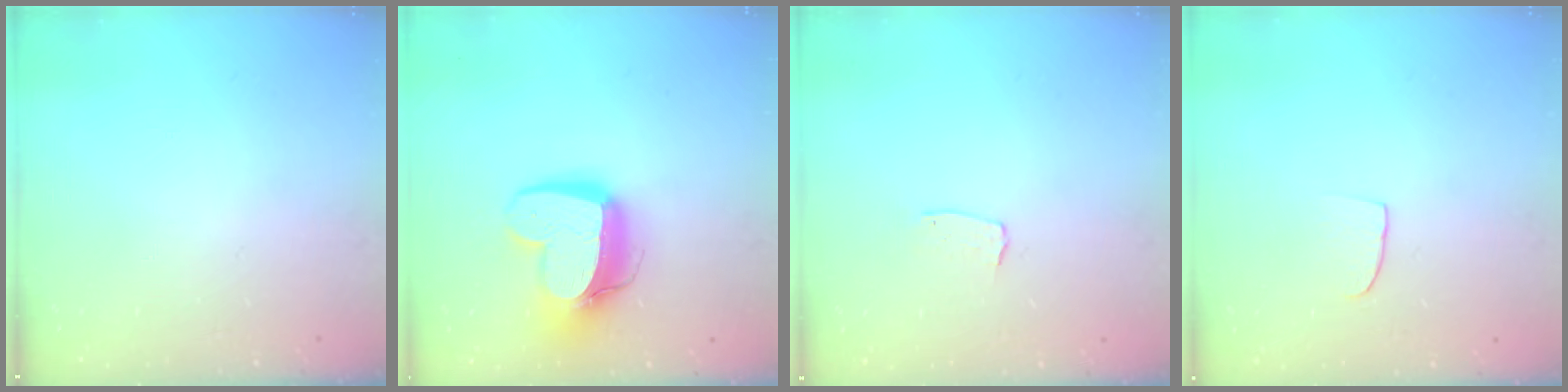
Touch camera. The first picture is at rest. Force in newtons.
{"total": 15.2, "press": 15.2, "slide": 1.4}
{"total": 4.0, "press": 3.9, "slide": 0.2}
{"total": 5.5, "press": 5.4, "slide": 0.5}